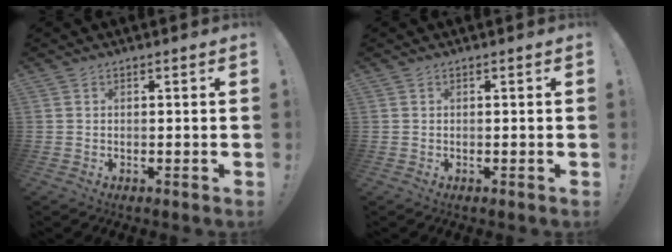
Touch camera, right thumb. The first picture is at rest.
{"total": 0.0}